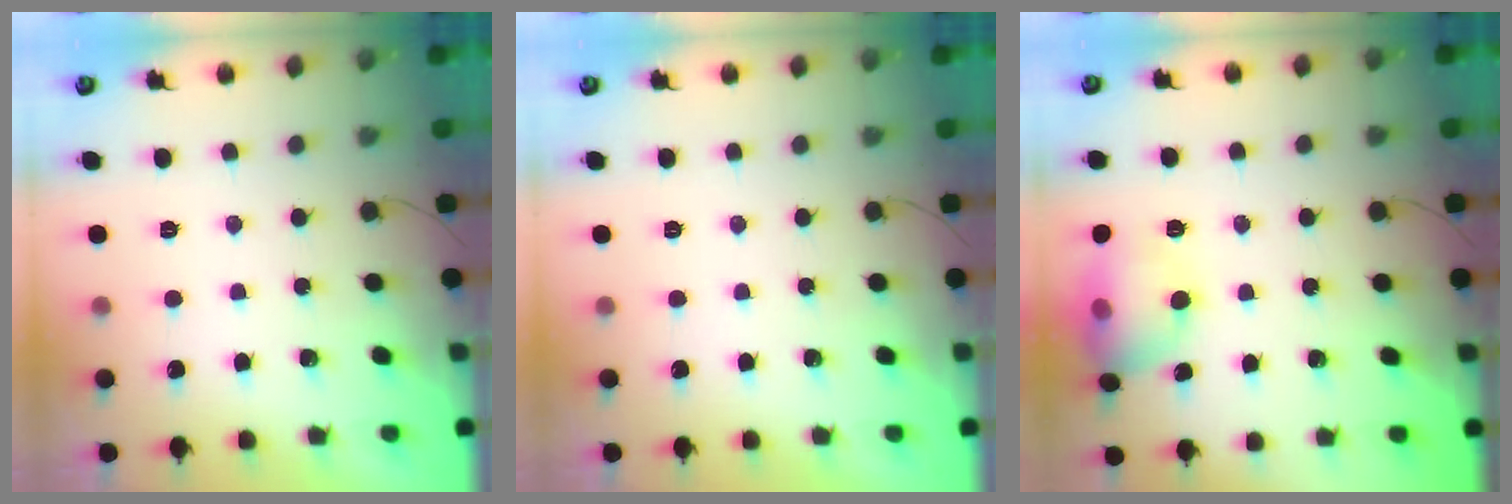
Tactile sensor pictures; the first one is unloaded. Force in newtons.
{"total": 0.0}
{"total": 15.6, "press": 13.8, "slide": 7.4}